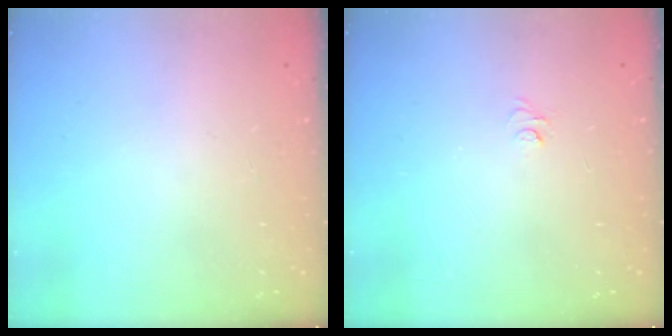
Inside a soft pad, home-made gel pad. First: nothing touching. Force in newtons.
{"total": 4.0, "press": 4.0, "slide": 0.4}